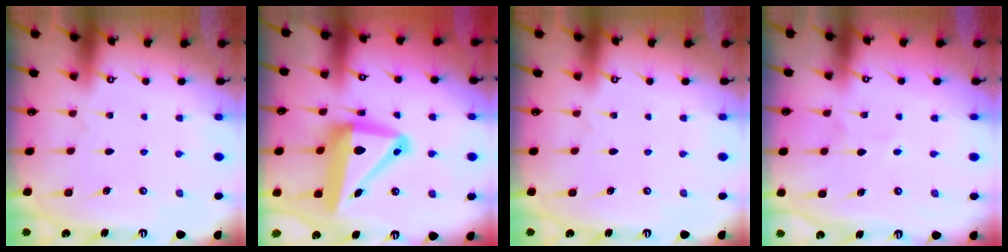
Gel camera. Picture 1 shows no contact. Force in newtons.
{"total": 15.9, "press": 15.7, "slide": 2.9}
{"total": 0.0}
{"total": 2.2, "press": 2.0, "slide": 0.8}